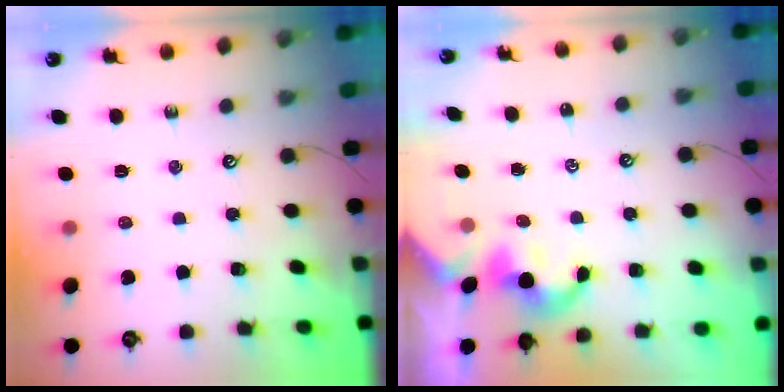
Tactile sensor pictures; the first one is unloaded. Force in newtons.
{"total": 2.0, "press": 1.9, "slide": 0.4}